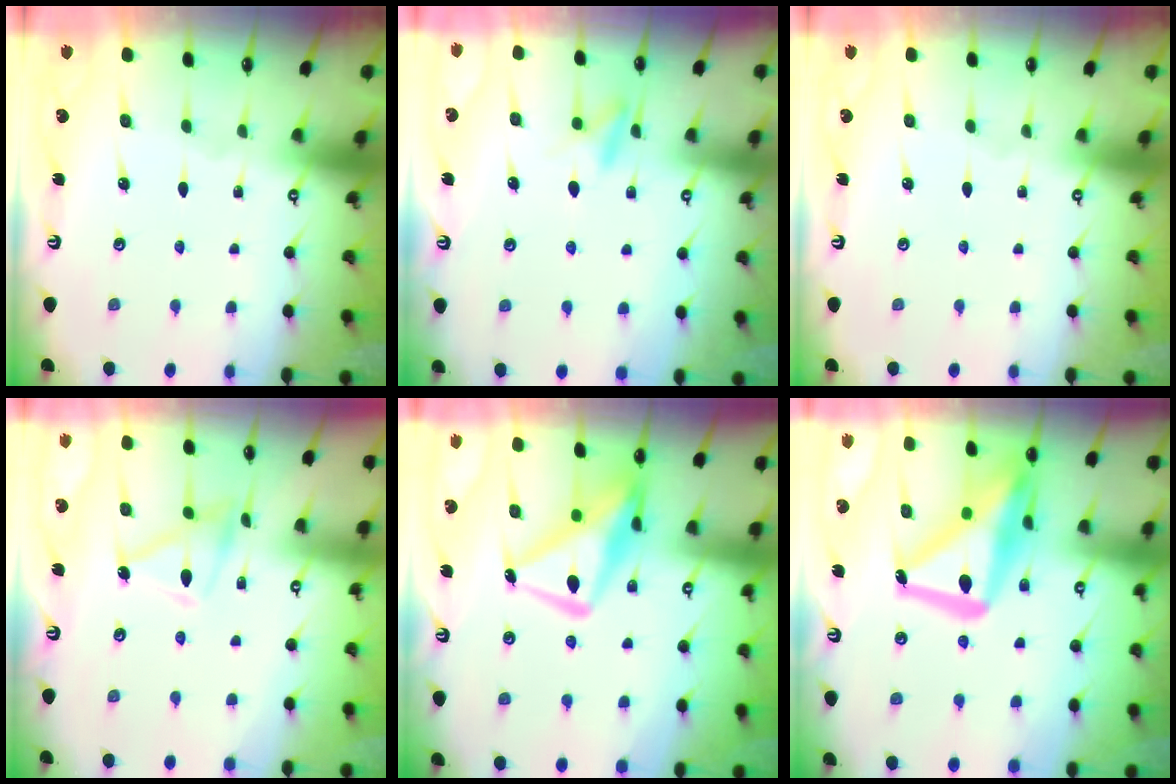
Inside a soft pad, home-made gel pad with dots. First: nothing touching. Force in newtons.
{"total": 8.3, "press": 8.3, "slide": 0.9}
{"total": 0.0}
{"total": 11.9, "press": 11.9, "slide": 0.7}
{"total": 15.2, "press": 15.1, "slide": 1.4}
{"total": 20.7, "press": 20.6, "slide": 2.0}